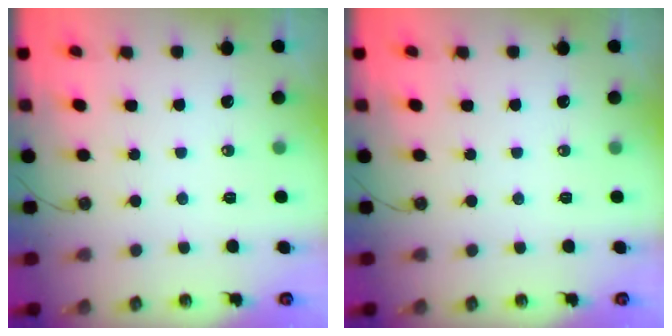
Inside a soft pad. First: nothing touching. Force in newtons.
{"total": 0.0}